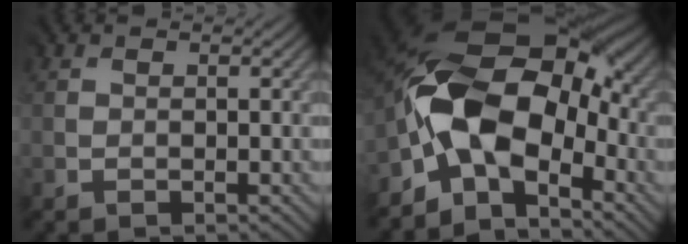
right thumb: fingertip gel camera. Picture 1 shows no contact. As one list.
[{"total": 11.9, "force": [-3.9, 7.5, 8.4], "torque": [-0.153, 0.000, -0.078]}]